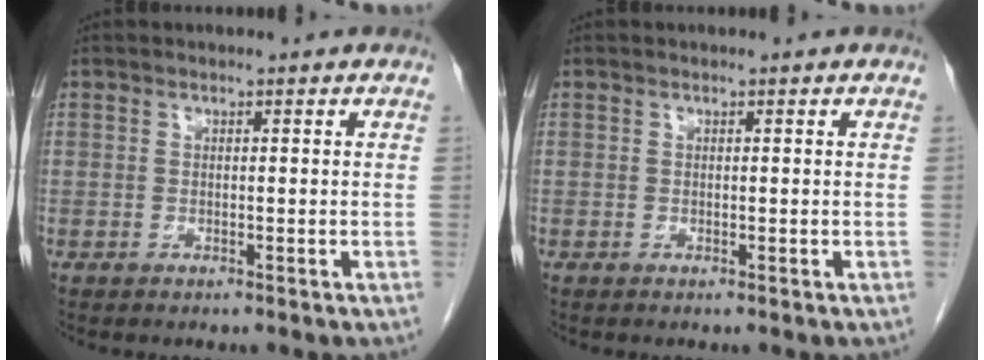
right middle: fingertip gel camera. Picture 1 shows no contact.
{"total": 0.0}